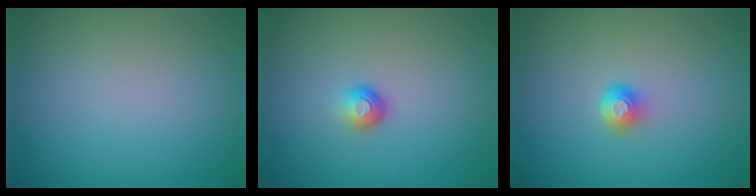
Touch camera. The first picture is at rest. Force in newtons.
{"total": 1.6, "press": 1.0, "slide": 1.2}
{"total": 1.6, "press": 1.2, "slide": 1.1}